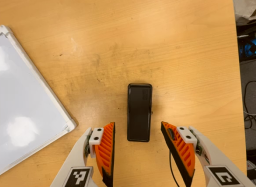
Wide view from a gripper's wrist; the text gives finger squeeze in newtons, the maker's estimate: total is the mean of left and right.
{"total": 0.0}